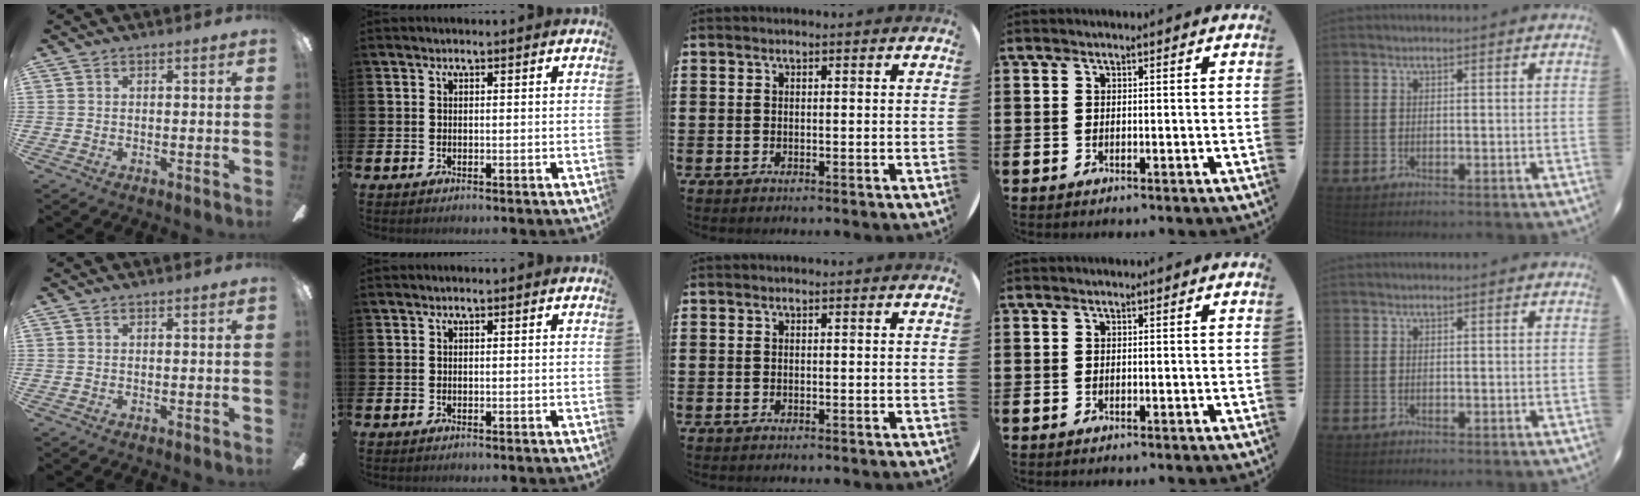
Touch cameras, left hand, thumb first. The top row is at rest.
{}